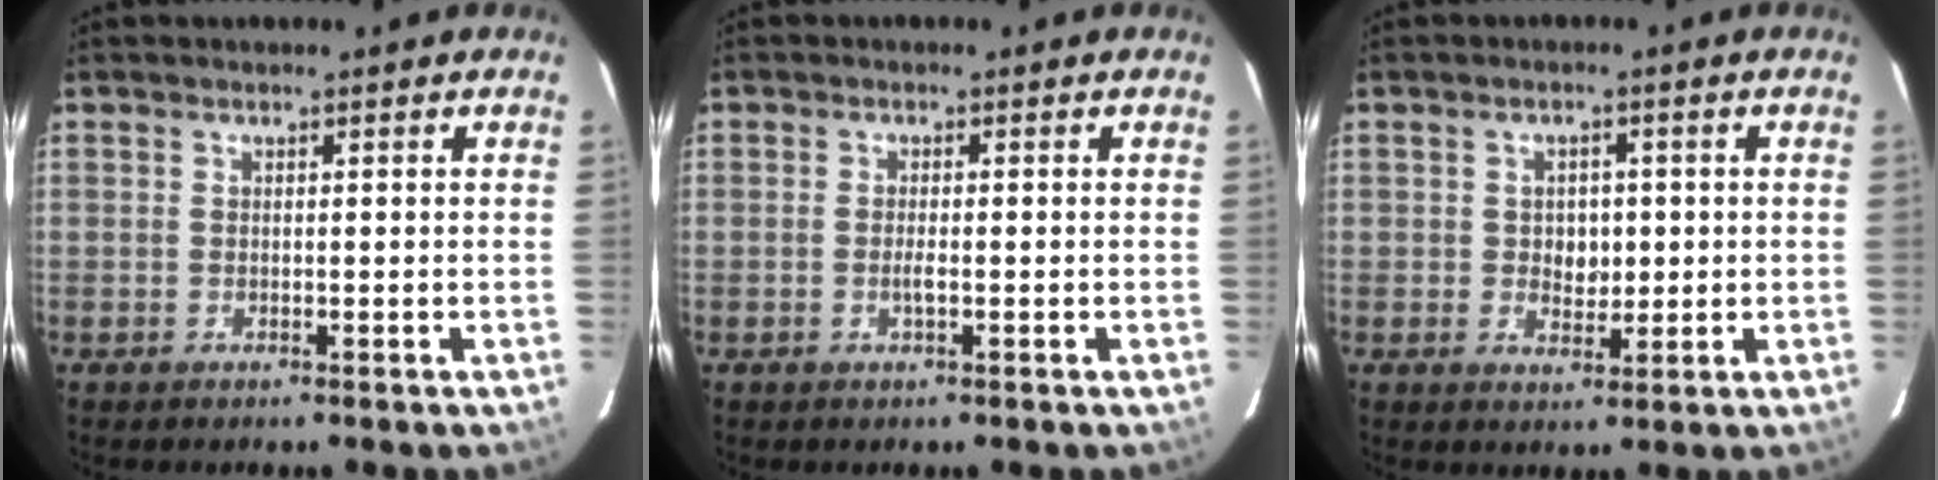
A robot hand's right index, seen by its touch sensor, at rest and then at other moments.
{"total": 1.5, "force": [-0.4, 0.2, 1.4], "torque": [-0.028, 0.001, -0.007]}
{"total": 4.0, "force": [0.0, 3.1, 2.4], "torque": [-0.038, 0.005, 0.003]}